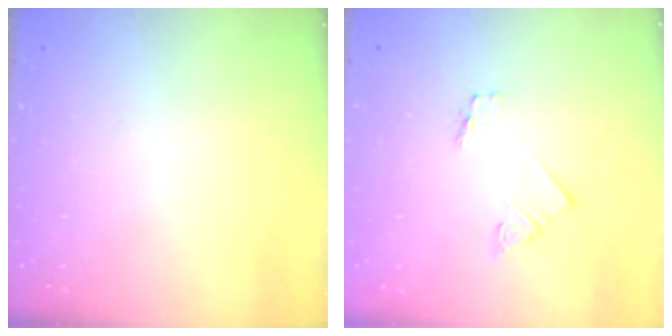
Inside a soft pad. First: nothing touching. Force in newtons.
{"total": 1.2, "press": 1.2, "slide": 0.0}